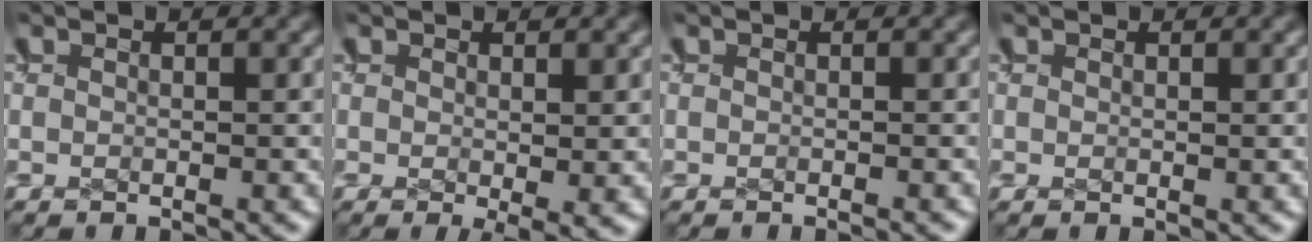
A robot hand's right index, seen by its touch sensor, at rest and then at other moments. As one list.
[{"total": 2.2, "force": [-0.6, 0.7, 2.0], "torque": [-0.024, -0.014, -0.001]}, {"total": 0.6, "force": [-0.5, 0.2, 0.2], "torque": [0.004, 0.002, -0.010]}, {"total": 0.0}]